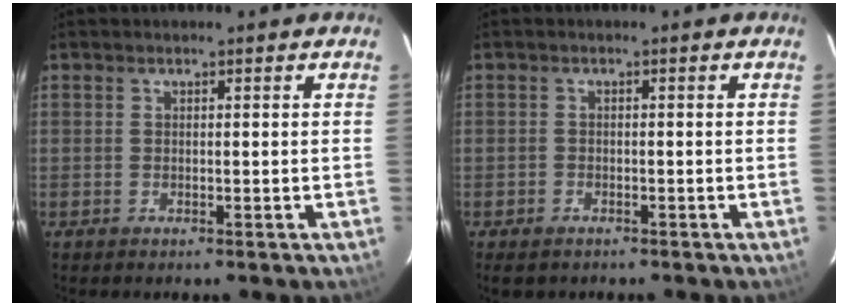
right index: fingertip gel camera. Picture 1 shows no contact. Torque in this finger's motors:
{"motor_torque": [0.35, -0.38, -0.07, -0.03]}